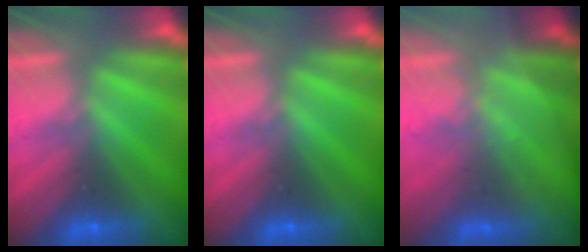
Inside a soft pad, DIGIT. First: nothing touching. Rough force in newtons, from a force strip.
{"total": 0.0}
{"total": 1.4}